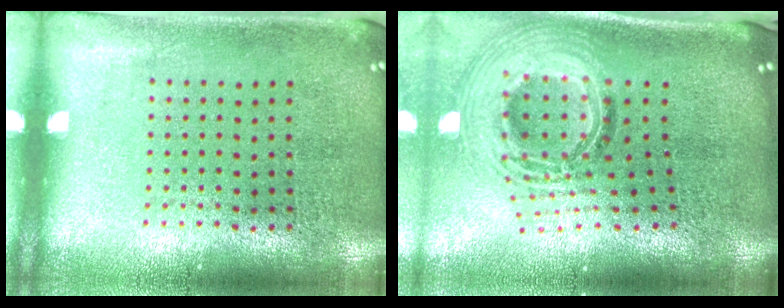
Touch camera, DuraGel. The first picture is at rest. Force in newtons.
{"total": 2.3, "press": 1.8, "slide": 1.5}